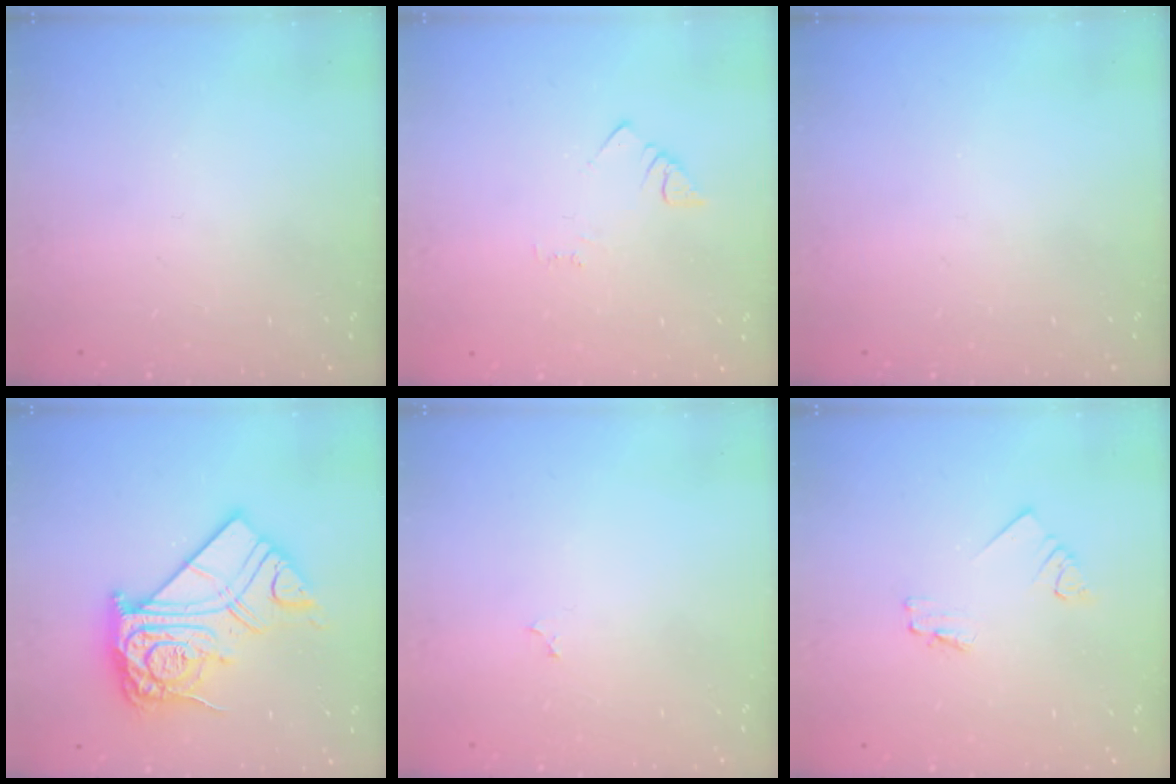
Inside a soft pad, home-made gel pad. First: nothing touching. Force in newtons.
{"total": 1.5, "press": 1.5, "slide": 0.3}
{"total": 0.0}
{"total": 19.5, "press": 19.4, "slide": 1.6}
{"total": 2.3, "press": 2.3, "slide": 0.2}
{"total": 1.7, "press": 1.7, "slide": 0.3}